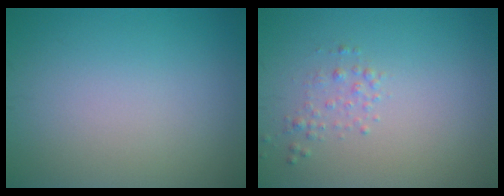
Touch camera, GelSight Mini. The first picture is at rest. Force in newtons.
{"total": 1.0, "press": 1.0, "slide": 0.0}